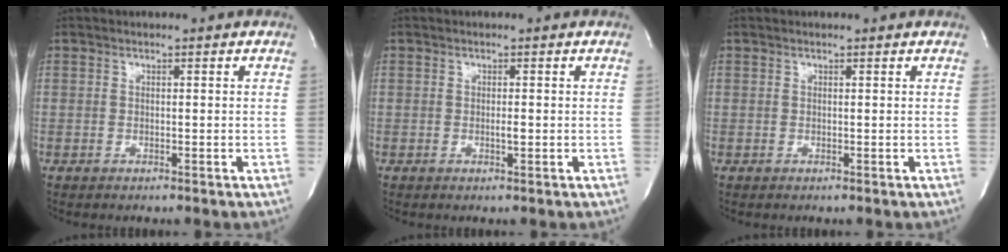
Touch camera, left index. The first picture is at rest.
{"total": 1.1, "force": [-0.9, 0.0, 0.6], "torque": [-0.013, -0.007, -0.014]}
{"total": 0.0}